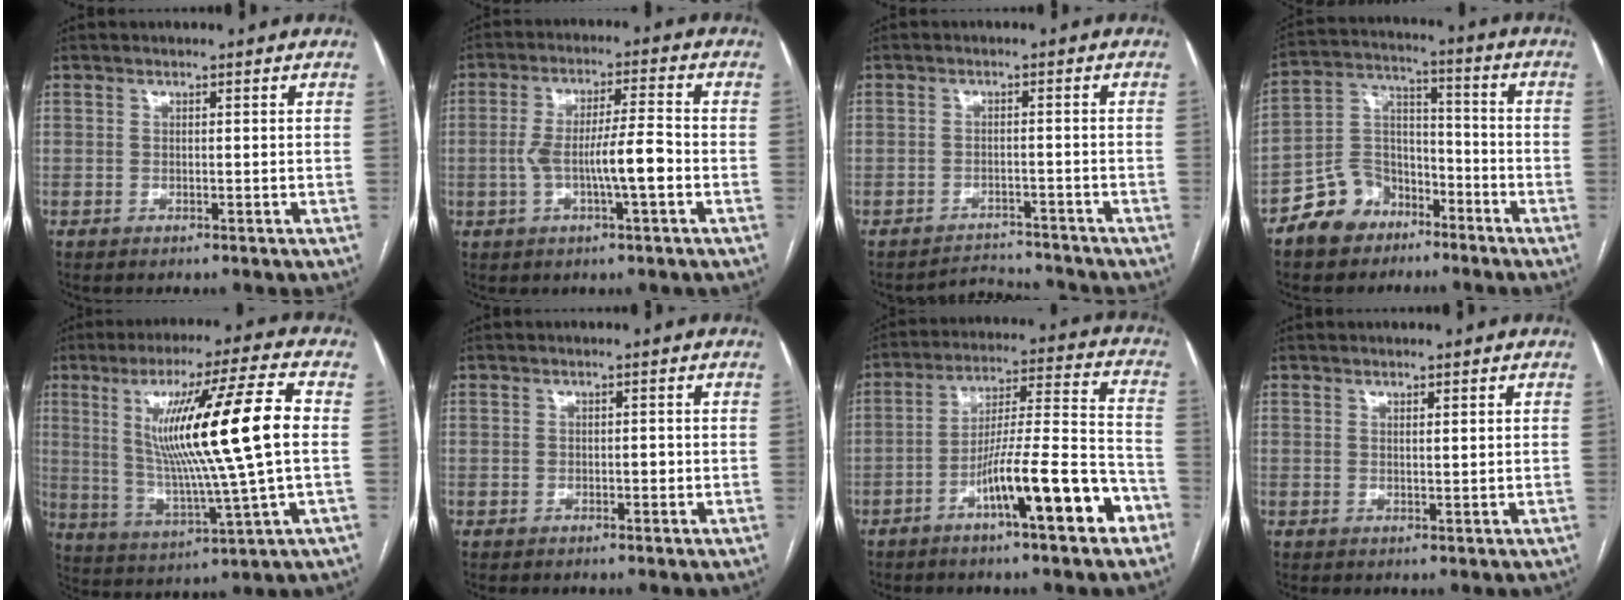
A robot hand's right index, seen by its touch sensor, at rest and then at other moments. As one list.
[{"total": 8.1, "force": [-2.0, 0.6, 7.9], "torque": [-0.147, 0.013, -0.034]}, {"total": 3.8, "force": [-3.6, 0.3, -1.2], "torque": [0.021, 0.004, -0.052]}, {"total": 10.1, "force": [-6.6, 7.1, 2.7], "torque": [-0.054, 0.033, -0.118]}, {"total": 18.1, "force": [2.7, -0.6, 17.9], "torque": [-0.309, 0.000, 0.042]}, {"total": 1.1, "force": [-0.2, 0.8, 0.8], "torque": [-0.014, 0.003, -0.001]}, {"total": 14.3, "force": [-7.3, 1.4, 12.2], "torque": [-0.197, 0.013, -0.115]}, {"total": 1.1, "force": [0.7, 0.1, 0.8], "torque": [-0.015, -0.004, 0.012]}]